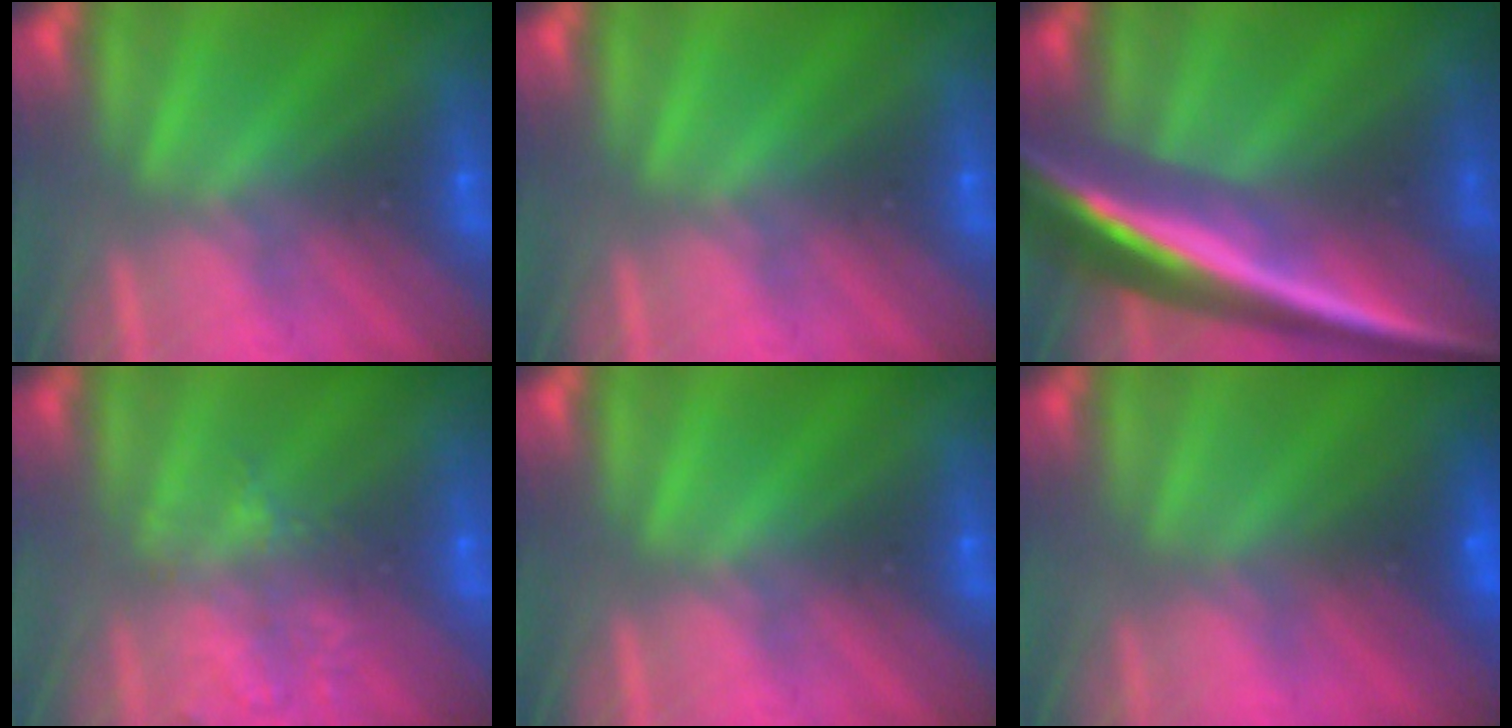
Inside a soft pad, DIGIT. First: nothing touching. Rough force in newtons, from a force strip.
{"total": 0.0}
{"total": 7.1}
{"total": 1.7}
{"total": 0.0}
{"total": 5.6}